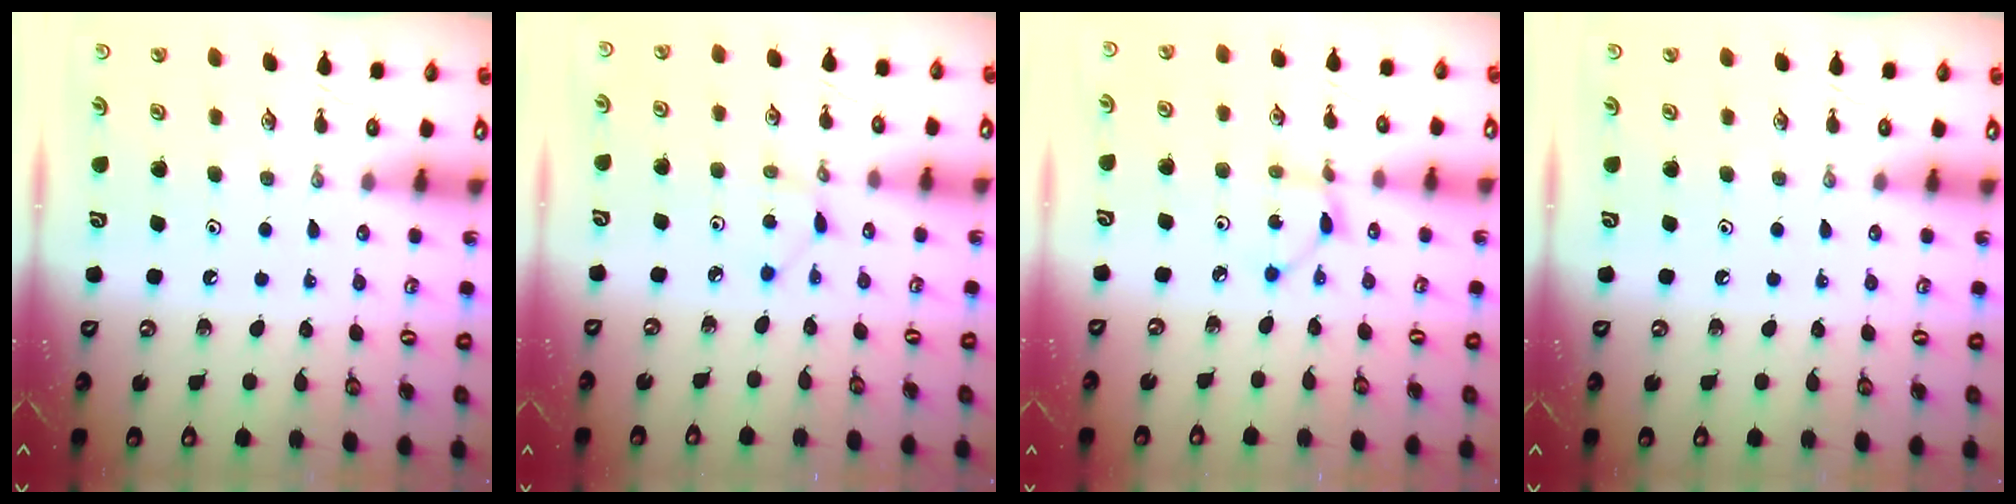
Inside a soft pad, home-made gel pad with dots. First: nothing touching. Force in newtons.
{"total": 2.1, "press": 2.1, "slide": 0.3}
{"total": 2.2, "press": 2.2, "slide": 0.1}
{"total": 0.0}